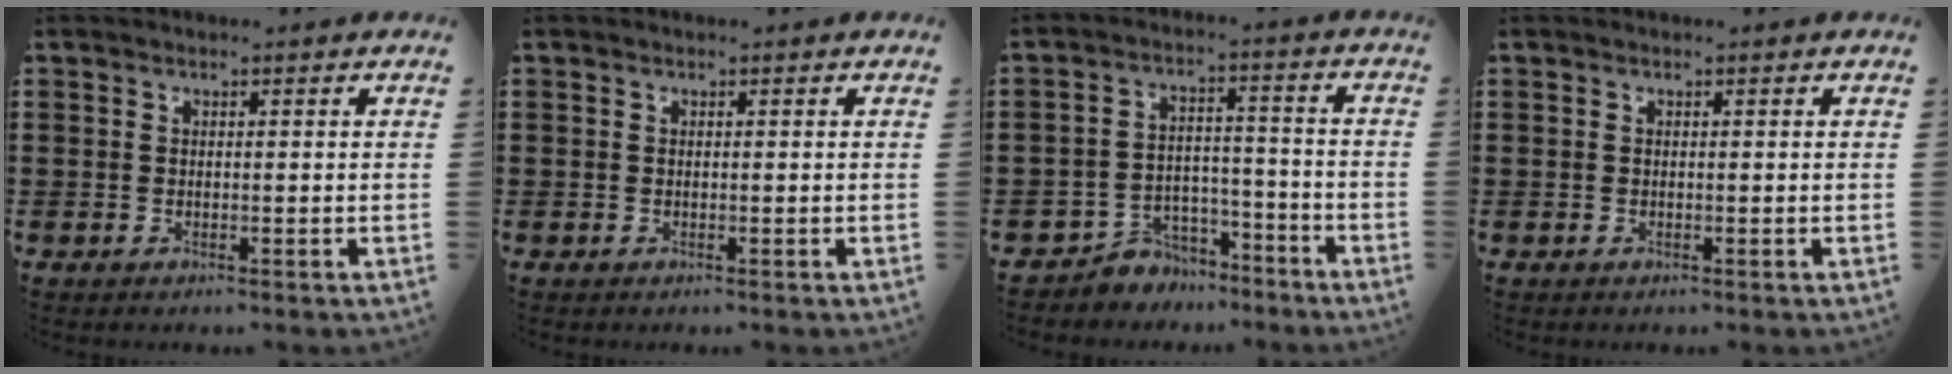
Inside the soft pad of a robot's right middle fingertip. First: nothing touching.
{"total": 0.0}
{"total": 5.4, "force": [-5.0, 2.0, 0.0], "torque": [-0.014, 0.015, -0.105]}
{"total": 0.0}